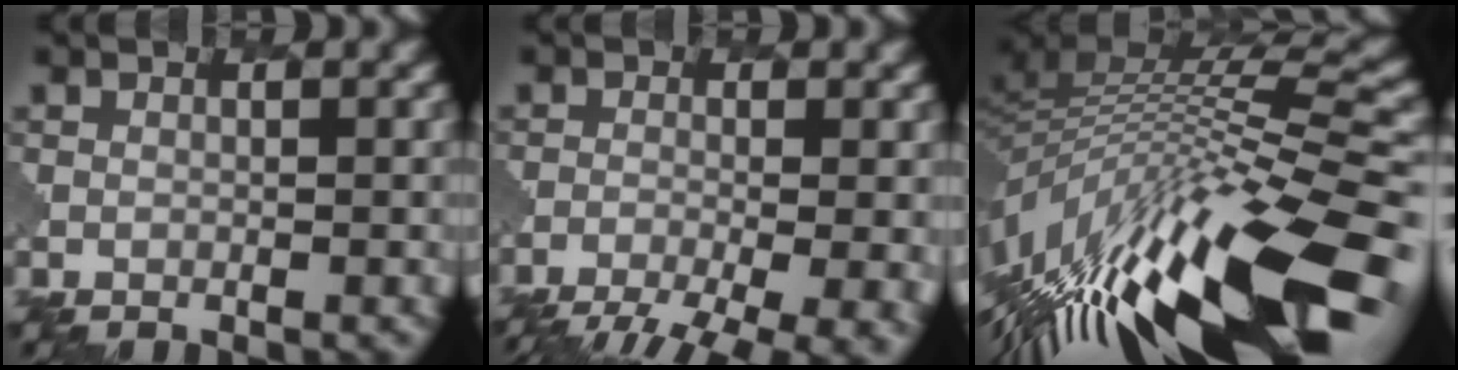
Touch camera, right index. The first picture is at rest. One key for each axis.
{"total": 10.7, "fx": -7.8, "fy": 3.4, "fz": 6.6, "tx": -0.098, "ty": -0.032, "tz": -0.086}
{"total": 15.5, "fx": -5.4, "fy": 4.8, "fz": 13.7, "tx": -0.276, "ty": 0.016, "tz": -0.100}